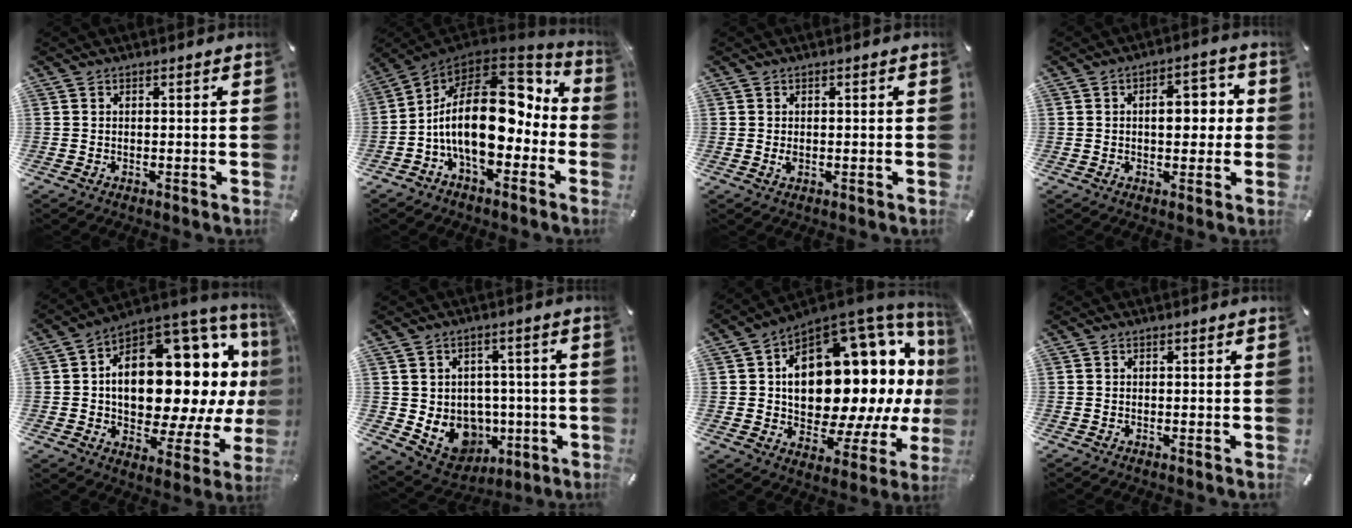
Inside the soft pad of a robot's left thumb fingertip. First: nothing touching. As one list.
[{"total": 22.7, "force": [0.6, 12.4, 19.0], "torque": [-0.350, -0.006, 0.017]}, {"total": 1.2, "force": [0.0, 0.8, 0.9], "torque": [-0.018, 0.003, -0.002]}, {"total": 8.2, "force": [0.8, 4.9, 6.6], "torque": [-0.079, -0.001, 0.003]}, {"total": 22.4, "force": [3.3, 12.9, 18.0], "torque": [-0.263, -0.057, 0.056]}, {"total": 9.6, "force": [-1.2, 9.1, 2.9], "torque": [-0.046, -0.013, -0.006]}, {"total": 24.5, "force": [5.0, 14.2, 19.3], "torque": [-0.294, -0.071, 0.086]}, {"total": 0.0}]